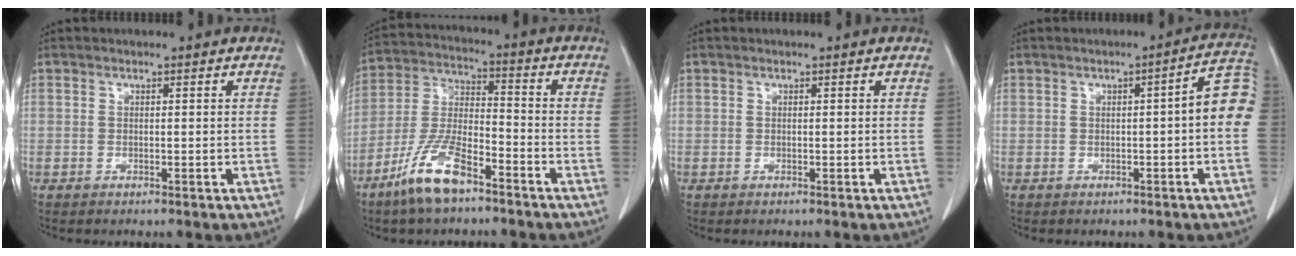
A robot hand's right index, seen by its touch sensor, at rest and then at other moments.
{"total": 11.3, "force": [-7.5, 3.0, 7.9], "torque": [-0.172, -0.010, -0.148]}
{"total": 0.0}
{"total": 6.2, "force": [-0.1, 0.9, 6.2], "torque": [-0.070, 0.022, -0.010]}